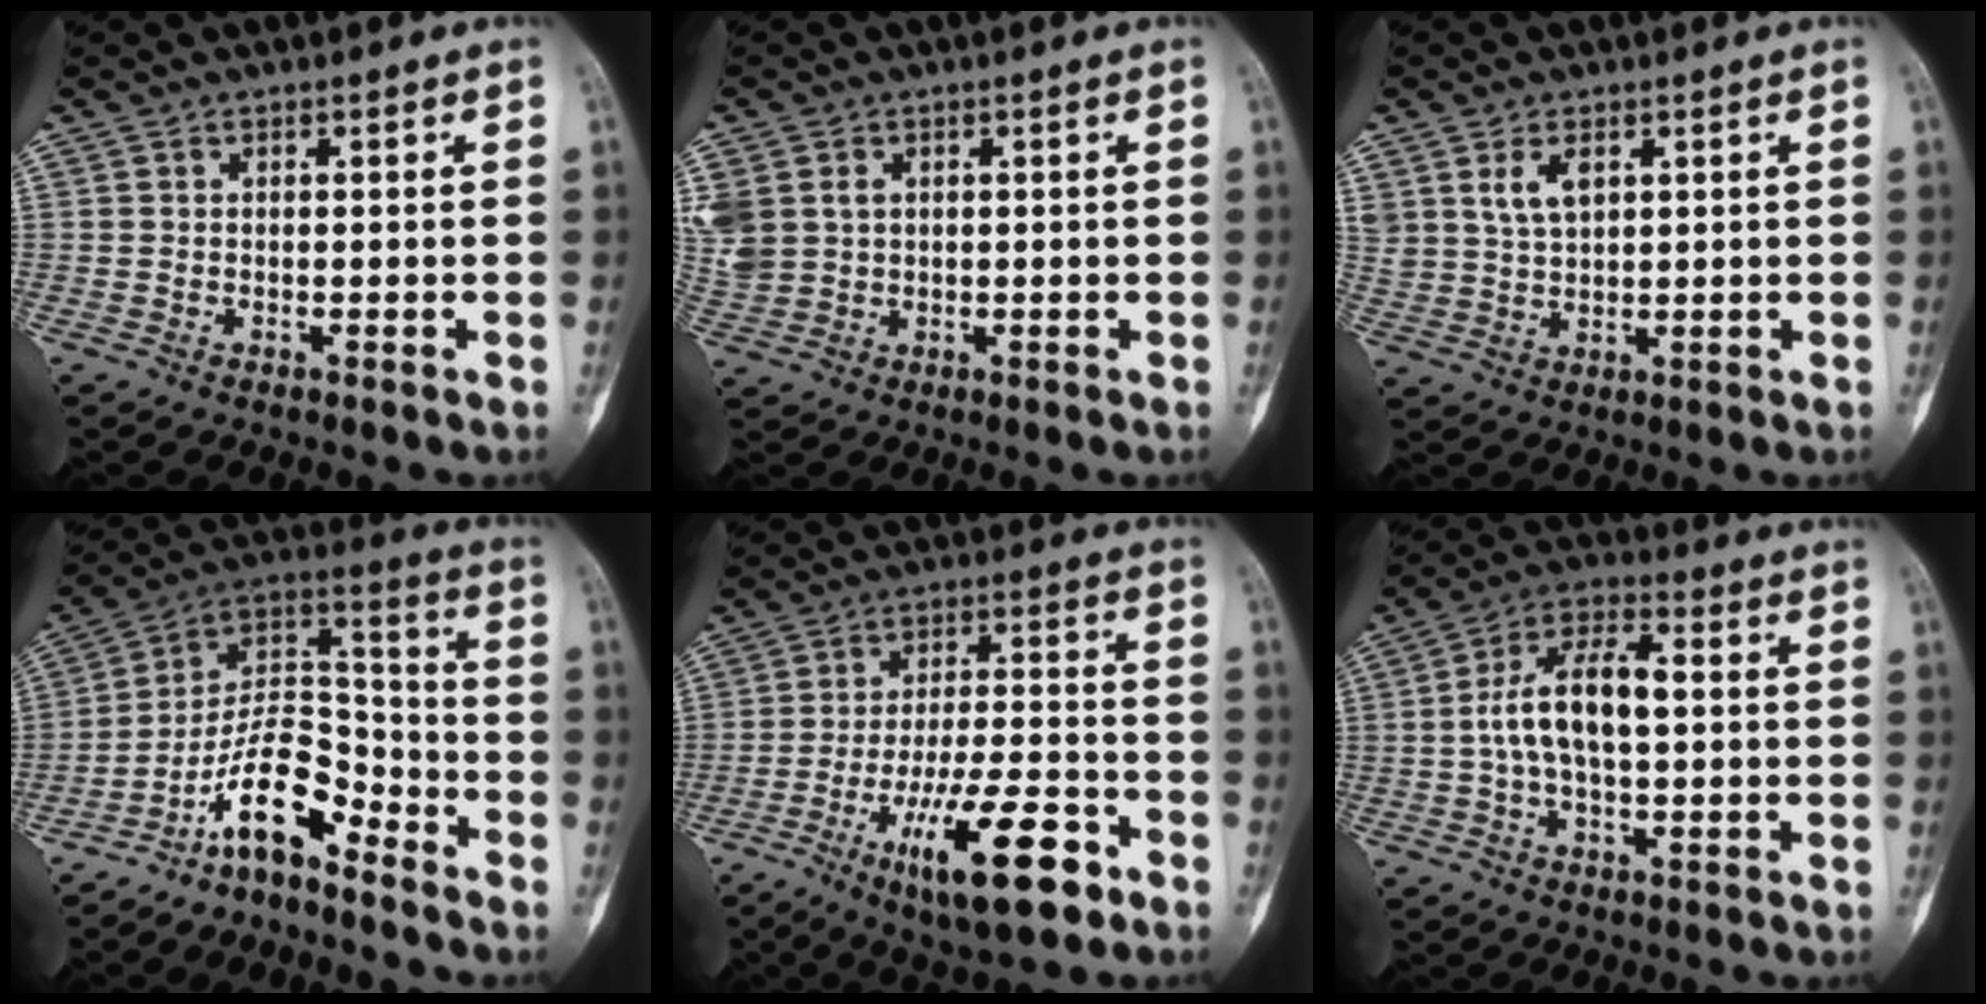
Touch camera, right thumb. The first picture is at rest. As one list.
[{"total": 11.2, "force": [2.5, 9.2, 5.7], "torque": [-0.162, 0.017, 0.068]}, {"total": 5.2, "force": [2.4, 3.0, 3.5], "torque": [-0.059, -0.011, 0.053]}, {"total": 12.3, "force": [-8.4, 4.9, 7.5], "torque": [-0.128, 0.098, -0.162]}, {"total": 16.5, "force": [-8.4, 4.8, 13.4], "torque": [-0.222, 0.042, -0.131]}, {"total": 12.0, "force": [0.3, 5.8, 10.5], "torque": [-0.197, 0.028, 0.000]}]